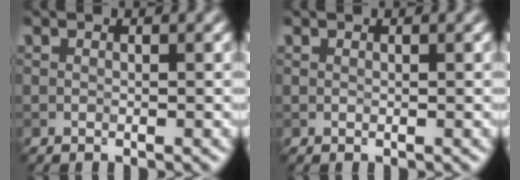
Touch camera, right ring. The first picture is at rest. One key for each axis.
{"total": 0.0}